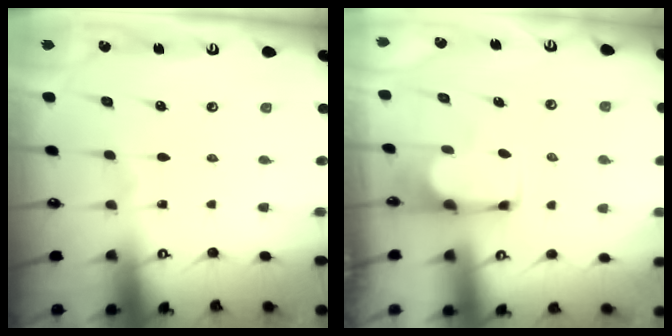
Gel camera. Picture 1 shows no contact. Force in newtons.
{"total": 1.8, "press": 1.6, "slide": 0.8}